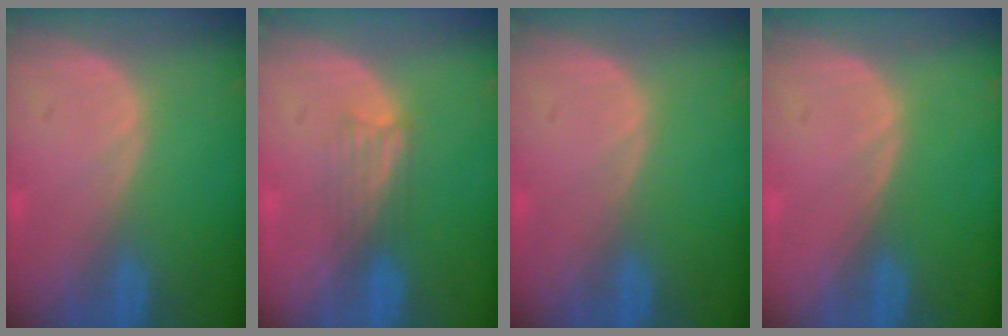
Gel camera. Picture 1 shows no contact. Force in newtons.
{"total": 3.1, "press": 2.8, "slide": 1.2}
{"total": 0.0}
{"total": 0.0}